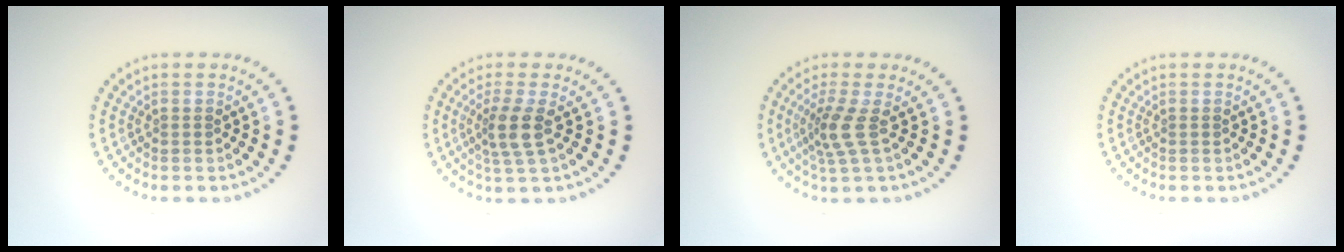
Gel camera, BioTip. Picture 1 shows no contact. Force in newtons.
{"total": 2.7, "press": 2.2, "slide": 1.6}
{"total": 2.8, "press": 2.0, "slide": 2.0}
{"total": 0.0}